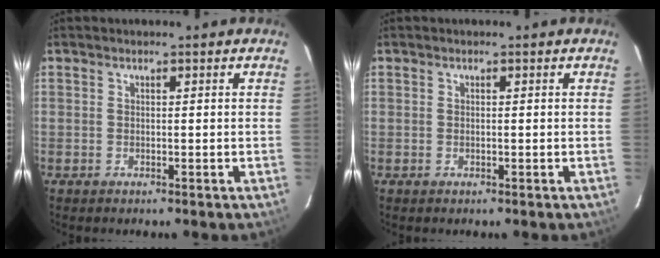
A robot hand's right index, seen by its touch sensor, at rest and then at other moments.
{"total": 0.0}